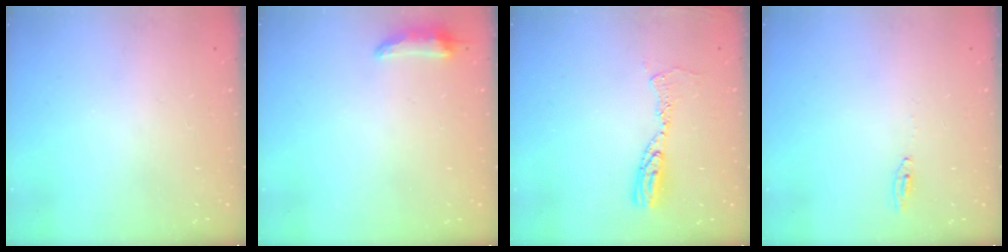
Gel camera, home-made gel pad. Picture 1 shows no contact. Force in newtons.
{"total": 5.8, "press": 5.8, "slide": 1.0}
{"total": 9.3, "press": 9.3, "slide": 0.9}
{"total": 2.9, "press": 2.8, "slide": 0.2}